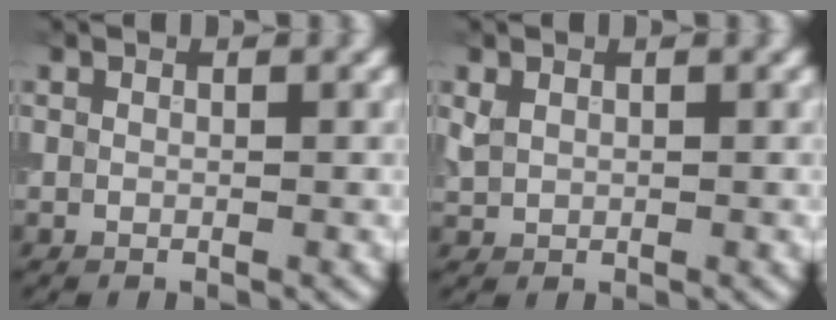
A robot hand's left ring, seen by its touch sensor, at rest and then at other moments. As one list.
[{"total": 1.0, "force": [0.5, 0.8, 0.5], "torque": [-0.013, 0.000, 0.014]}]